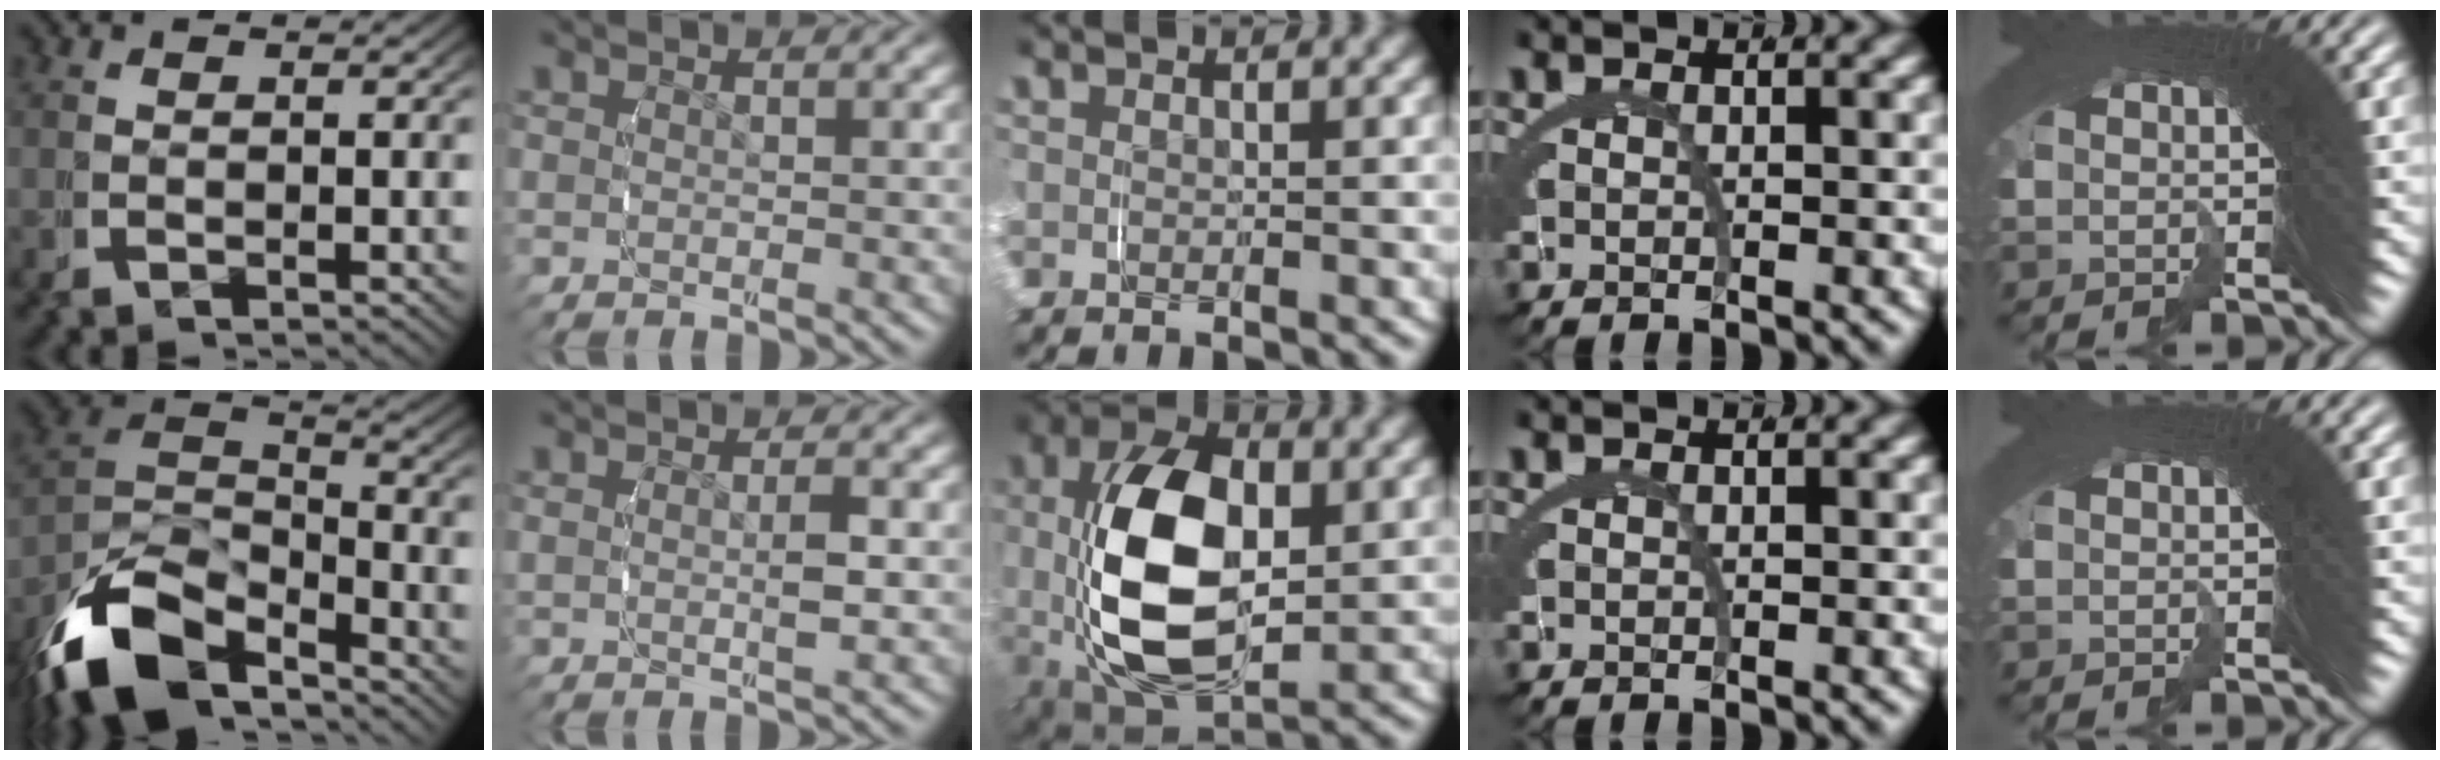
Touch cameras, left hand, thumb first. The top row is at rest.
{"thumb": {"total": 10.4, "force": [-5.3, 6.5, 6.2], "torque": [-0.139, -0.036, -0.077]}, "index": {"total": 1.7, "force": [0.4, 0.2, 1.6], "torque": [-0.022, 0.005, 0.005]}, "middle": {"total": 11.8, "force": [-0.3, 7.0, 9.5], "torque": [-0.208, -0.031, 0.008]}}